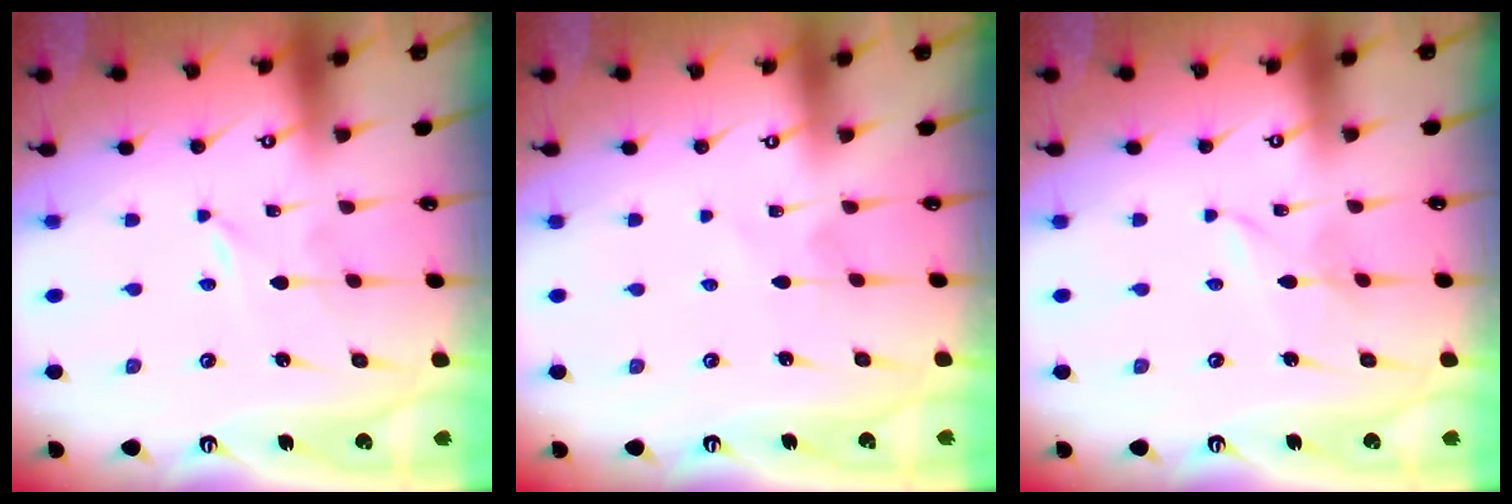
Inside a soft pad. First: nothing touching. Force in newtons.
{"total": 2.5, "press": 2.5, "slide": 0.2}
{"total": 2.3, "press": 2.3, "slide": 0.2}